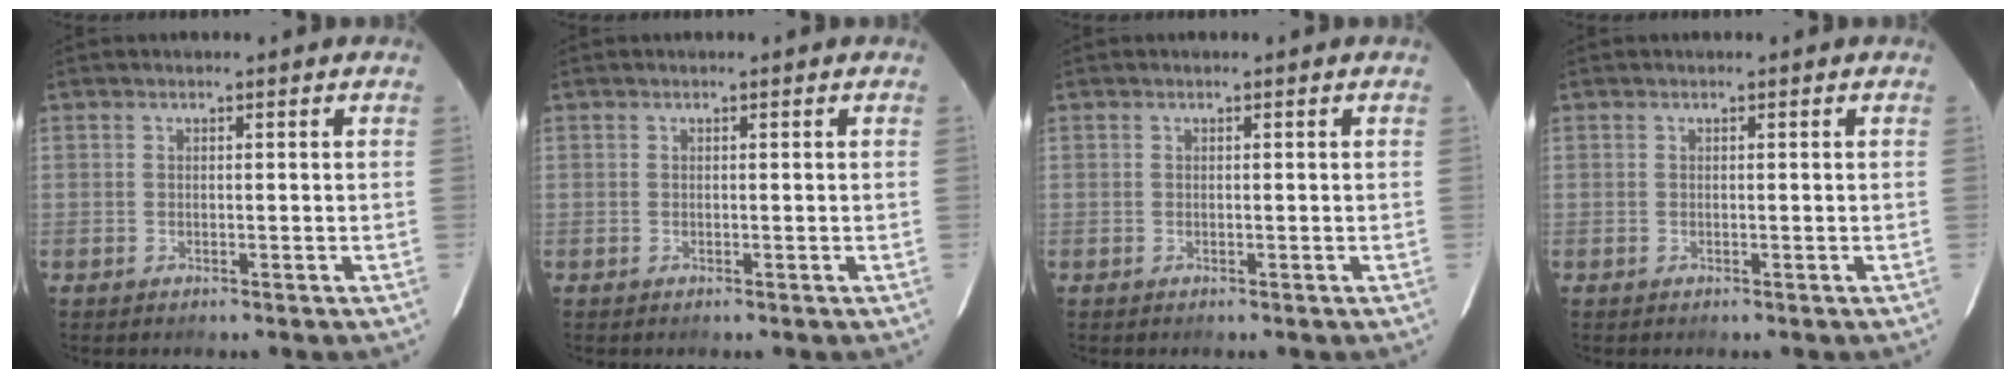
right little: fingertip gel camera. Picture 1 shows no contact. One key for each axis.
{"total": 0.0}
{"total": 0.0}
{"total": 0.0}